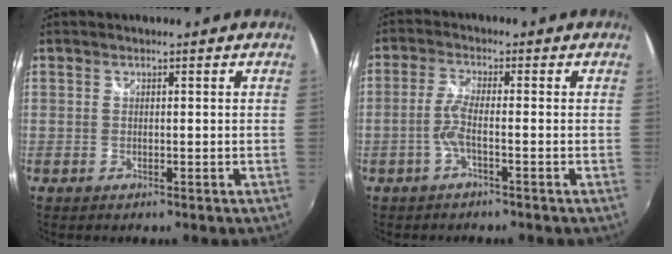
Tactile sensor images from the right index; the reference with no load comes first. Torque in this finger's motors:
{"motor_torque": [0.46, -0.25, 0.28, 0.11]}